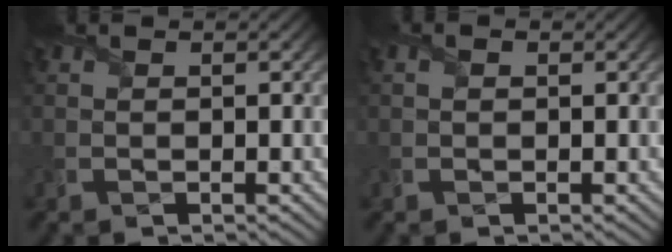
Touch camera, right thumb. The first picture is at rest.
{"total": 0.6, "force": [0.1, 0.4, 0.4], "torque": [-0.007, 0.002, 0.001]}